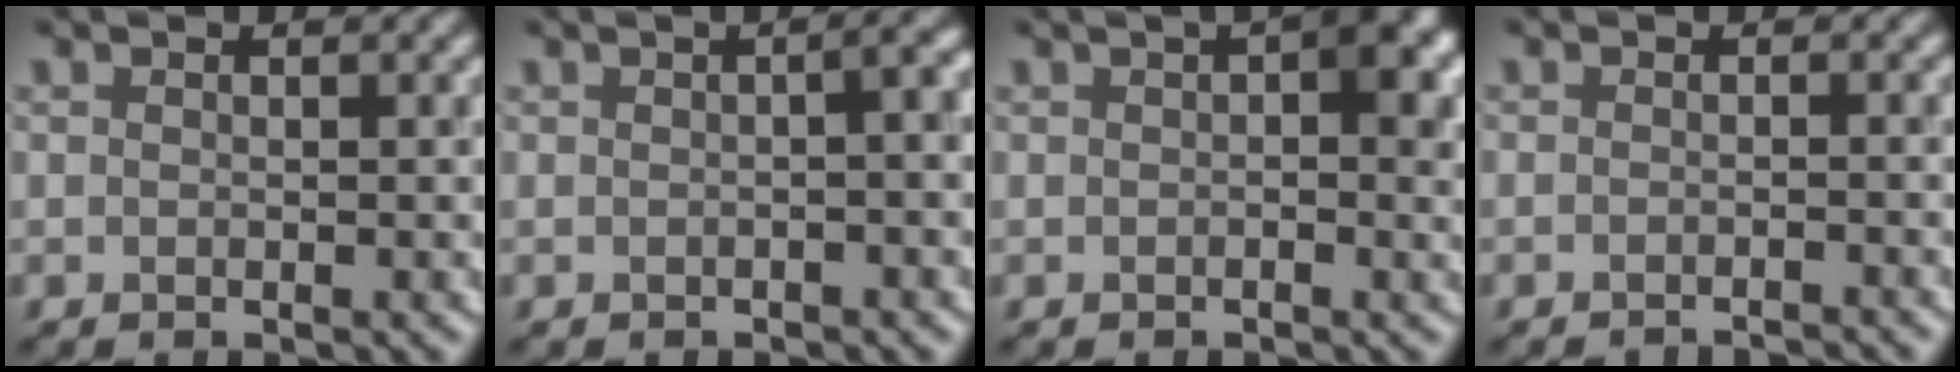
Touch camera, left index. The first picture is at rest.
{"total": 3.1, "force": [0.2, 1.3, 2.8], "torque": [-0.012, 0.013, -0.007]}
{"total": 3.8, "force": [1.0, 1.2, 3.4], "torque": [-0.036, 0.008, 0.010]}
{"total": 2.5, "force": [-2.4, 0.2, 0.7], "torque": [0.001, -0.002, -0.035]}